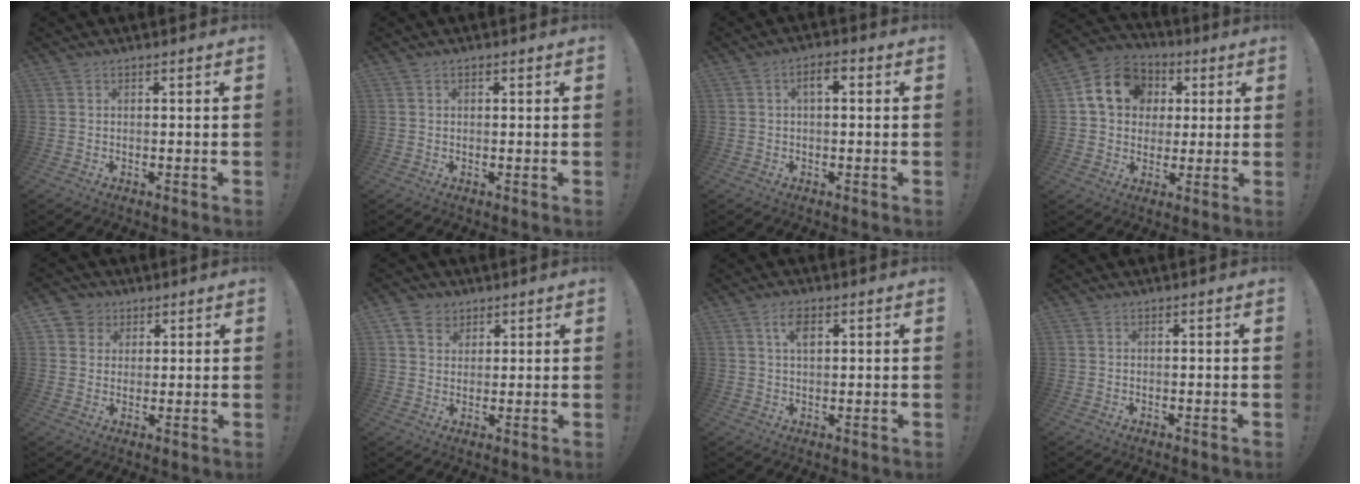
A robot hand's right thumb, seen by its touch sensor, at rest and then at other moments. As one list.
[{"total": 0.6, "force": [0.3, 0.5, 0.2], "torque": [0.004, 0.000, 0.003]}, {"total": 4.1, "force": [0.7, 2.0, 3.6], "torque": [-0.052, 0.006, 0.007]}, {"total": 14.4, "force": [3.9, 12.1, 6.7], "torque": [-0.087, -0.001, 0.080]}, {"total": 5.3, "force": [2.3, 4.7, 0.8], "torque": [-0.008, -0.013, 0.044]}, {"total": 5.7, "force": [3.3, 4.6, 1.2], "torque": [-0.017, -0.015, 0.064]}, {"total": 4.6, "force": [1.9, 2.3, 3.5], "torque": [-0.051, -0.005, 0.030]}, {"total": 0.0}]